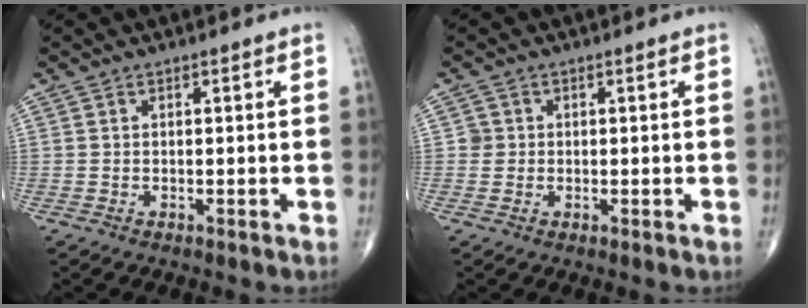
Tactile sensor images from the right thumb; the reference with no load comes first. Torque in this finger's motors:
{"motor_torque": [-0.05, 0.28, 0.10, 0.12, -0.01]}